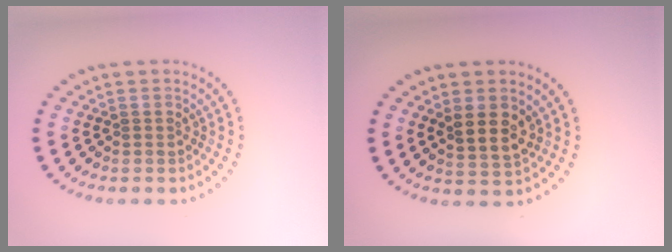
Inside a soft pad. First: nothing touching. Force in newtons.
{"total": 2.7, "press": 2.5, "slide": 1.2}